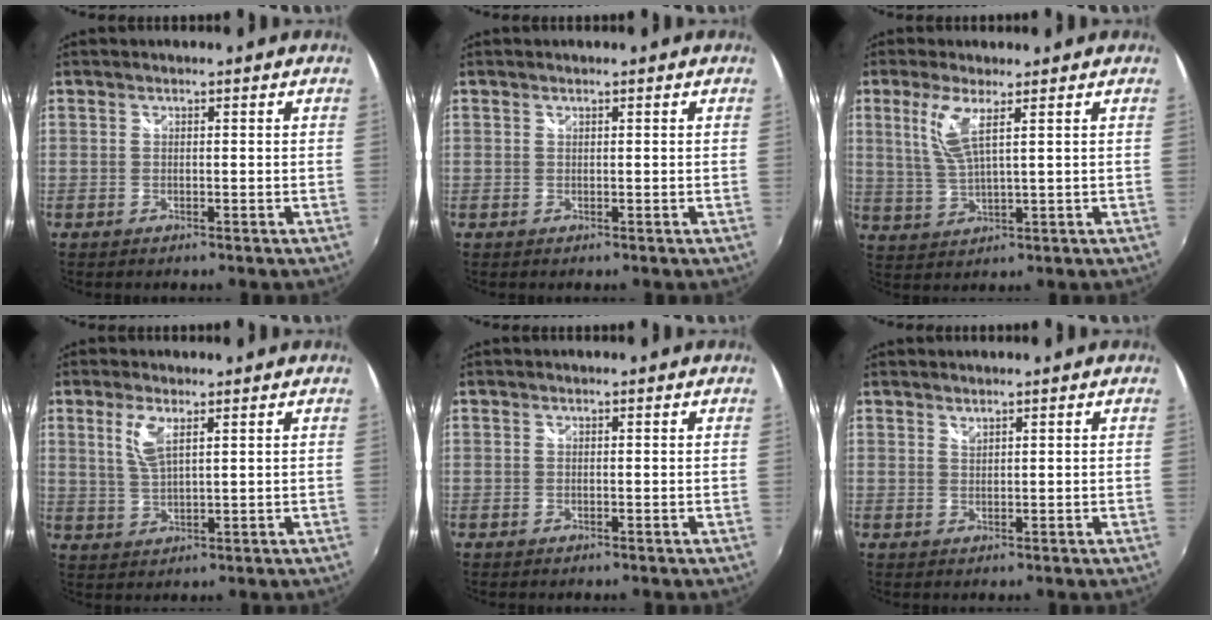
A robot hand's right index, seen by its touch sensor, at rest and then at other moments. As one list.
[{"total": 0.0}, {"total": 6.2, "force": [2.9, 0.9, 5.4], "torque": [-0.118, -0.001, 0.063]}, {"total": 4.9, "force": [2.6, 1.4, 3.9], "torque": [-0.079, 0.003, 0.053]}, {"total": 0.0}, {"total": 1.0, "force": [0.9, 0.1, 0.3], "torque": [-0.004, 0.001, 0.016]}]